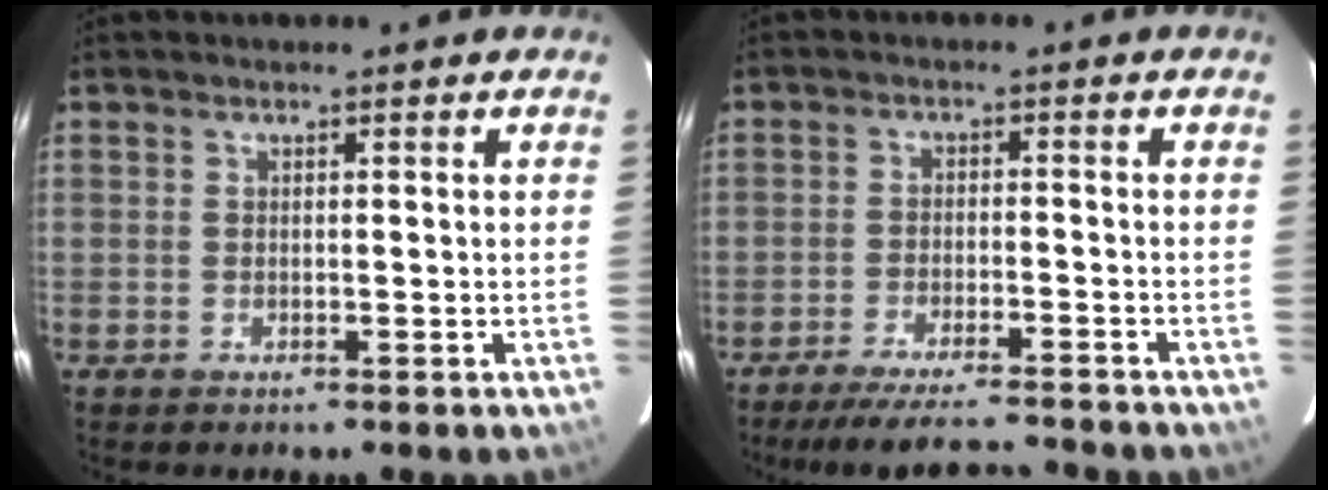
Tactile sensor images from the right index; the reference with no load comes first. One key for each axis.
{"total": 12.6, "fx": -11.4, "fy": 1.5, "fz": 5.0, "tx": -0.110, "ty": -0.009, "tz": -0.178}